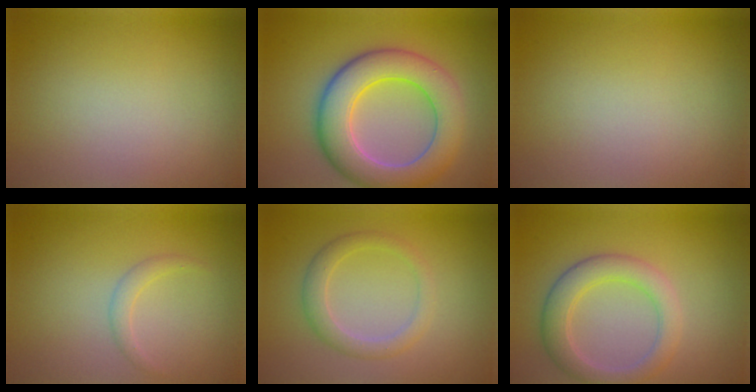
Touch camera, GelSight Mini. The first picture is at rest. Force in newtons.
{"total": 8.1, "press": 8.1, "slide": 0.5}
{"total": 0.0}
{"total": 1.2, "press": 1.2, "slide": 0.0}
{"total": 2.4, "press": 2.4, "slide": 0.2}
{"total": 4.0, "press": 4.0, "slide": 0.2}